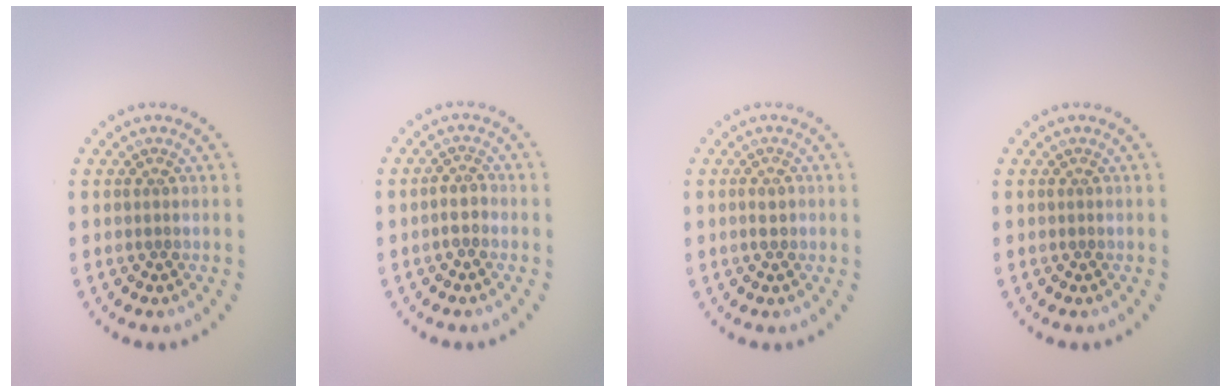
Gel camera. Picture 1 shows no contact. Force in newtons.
{"total": 1.3, "press": 1.2, "slide": 0.6}
{"total": 1.1, "press": 1.0, "slide": 0.3}
{"total": 0.0}